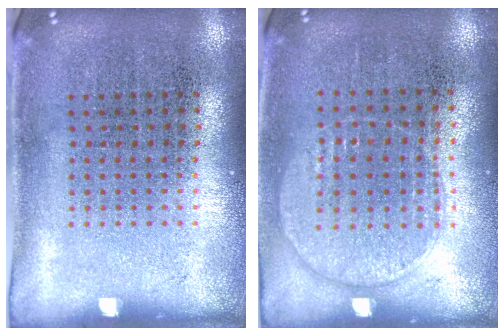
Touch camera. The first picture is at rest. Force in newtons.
{"total": 1.0, "press": 0.9, "slide": 0.4}